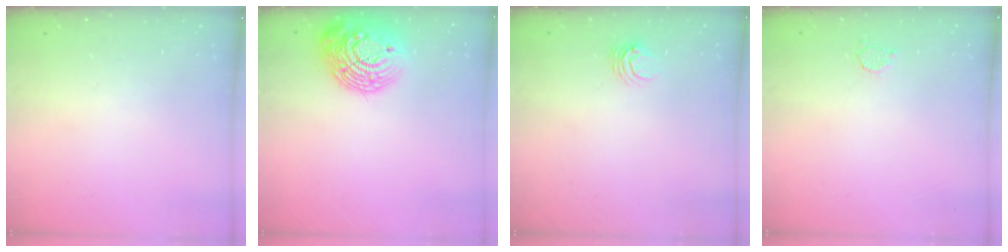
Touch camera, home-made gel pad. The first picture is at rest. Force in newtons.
{"total": 17.0, "press": 16.9, "slide": 1.4}
{"total": 3.9, "press": 3.9, "slide": 0.5}
{"total": 2.4, "press": 2.4, "slide": 0.4}